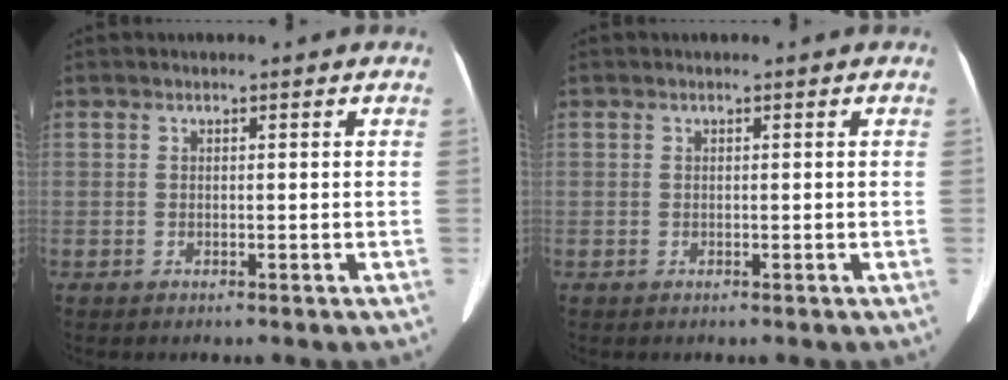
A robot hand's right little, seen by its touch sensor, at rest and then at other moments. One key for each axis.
{"total": 0.0}